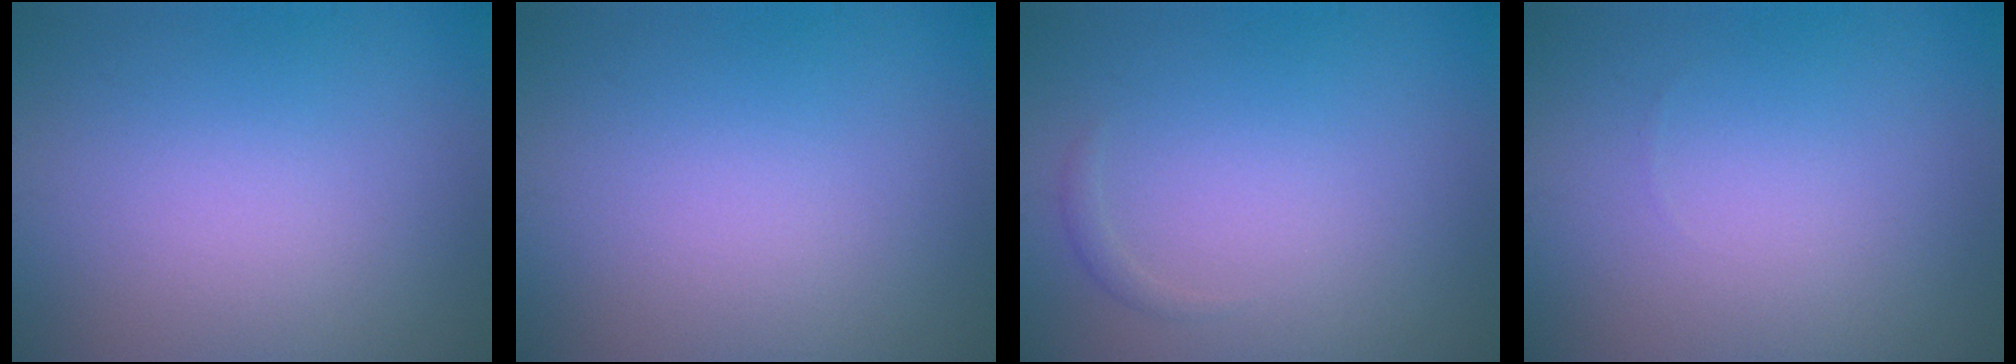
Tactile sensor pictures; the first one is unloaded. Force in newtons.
{"total": 0.0}
{"total": 0.6, "press": 0.6, "slide": 0.0}
{"total": 0.0}